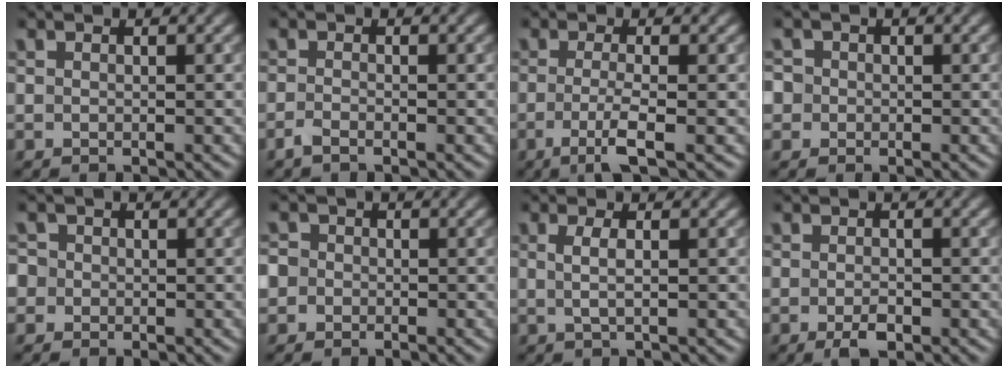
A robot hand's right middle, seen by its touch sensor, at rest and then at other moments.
{"total": 1.1, "force": [-0.8, 0.3, 0.7], "torque": [-0.016, -0.004, -0.019]}
{"total": 3.5, "force": [-1.1, 0.8, 3.3], "torque": [-0.060, -0.007, -0.024]}
{"total": 2.3, "force": [0.2, 2.2, 0.7], "torque": [0.004, 0.012, -0.014]}
{"total": 2.3, "force": [0.0, 2.2, 0.6], "torque": [0.006, 0.016, -0.022]}
{"total": 2.0, "force": [-0.4, 1.9, 0.5], "torque": [0.012, 0.010, -0.027]}
{"total": 1.7, "force": [0.1, 0.5, 1.7], "torque": [-0.030, 0.001, 0.000]}
{"total": 1.8, "force": [-0.9, 0.7, 1.4], "torque": [-0.024, -0.002, -0.016]}